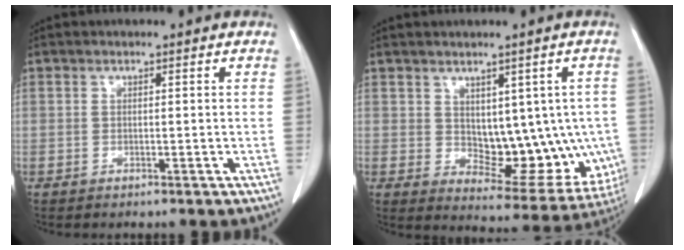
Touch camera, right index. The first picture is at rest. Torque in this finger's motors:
{"motor_torque": [0.19, 0.11, 0.15, 0.01]}